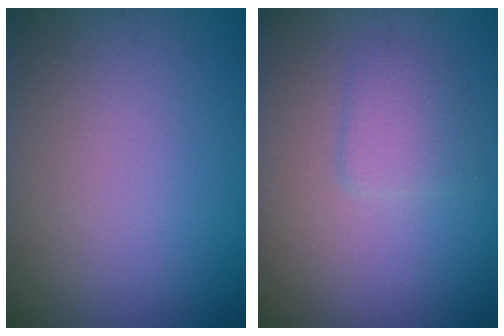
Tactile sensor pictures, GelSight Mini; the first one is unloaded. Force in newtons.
{"total": 2.0, "press": 2.0, "slide": 0.2}